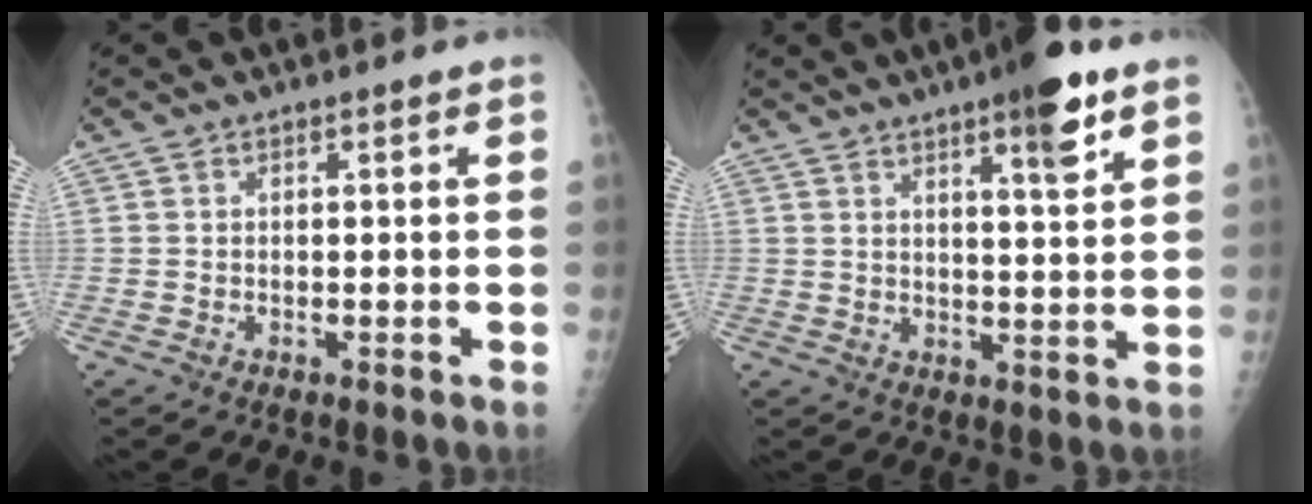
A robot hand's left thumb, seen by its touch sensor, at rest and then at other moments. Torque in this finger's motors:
{"motor_torque": [4.06, 0.95, 0.85, -0.54, 0.19]}